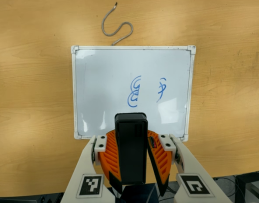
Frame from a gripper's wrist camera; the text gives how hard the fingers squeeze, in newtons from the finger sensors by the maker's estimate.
{"total": 10.0, "left": 9.7, "right": 10.4}